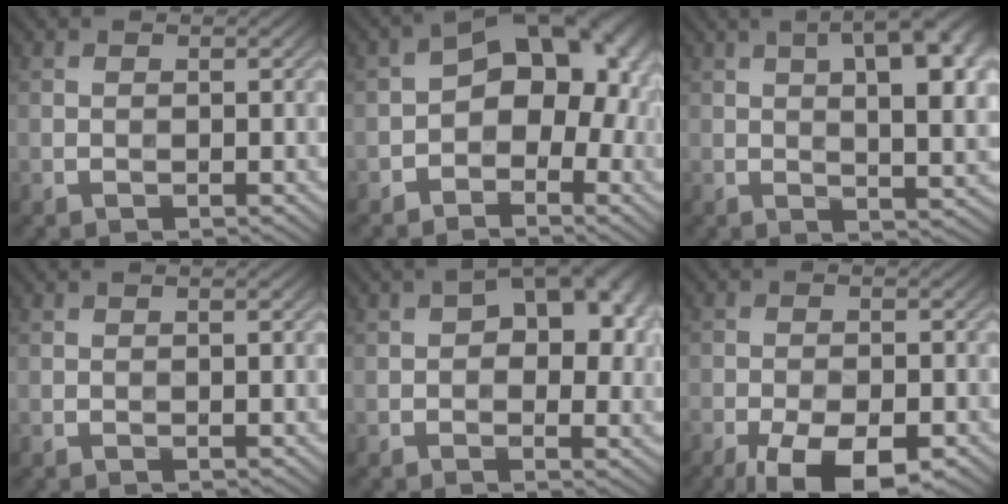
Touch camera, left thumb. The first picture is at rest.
{"total": 11.6, "force": [-1.0, 7.8, 8.6], "torque": [-0.089, 0.006, -0.027]}
{"total": 14.0, "force": [4.6, 5.6, 11.9], "torque": [-0.148, 0.030, 0.052]}
{"total": 0.7, "force": [0.1, 0.1, 0.6], "torque": [-0.010, 0.001, 0.002]}
{"total": 10.4, "force": [2.4, 6.1, 8.1], "torque": [-0.093, 0.014, 0.022]}
{"total": 10.3, "force": [-6.8, 3.9, 6.7], "torque": [-0.122, -0.025, -0.105]}